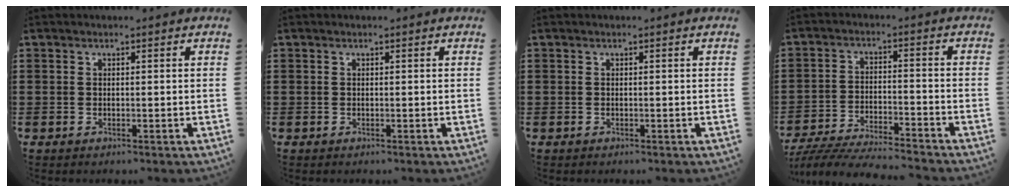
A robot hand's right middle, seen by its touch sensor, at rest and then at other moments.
{"total": 0.0}
{"total": 0.0}
{"total": 6.1, "force": [-5.9, 0.3, 1.5], "torque": [-0.033, 0.000, -0.117]}